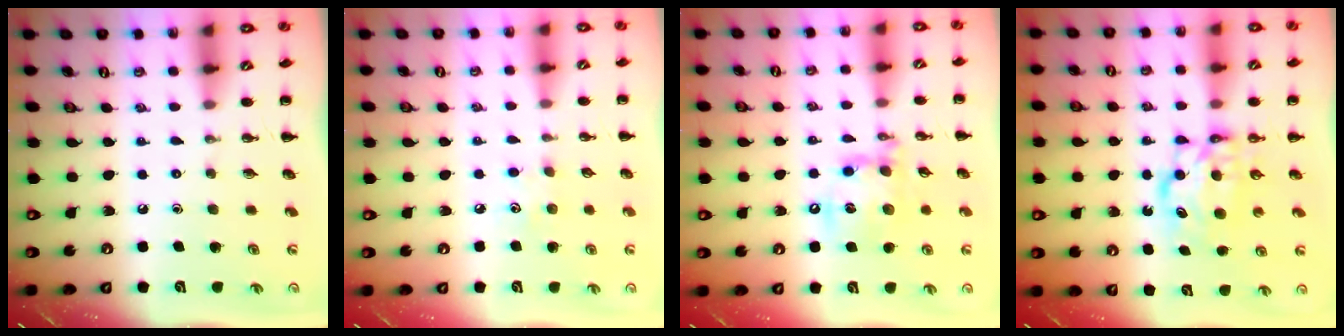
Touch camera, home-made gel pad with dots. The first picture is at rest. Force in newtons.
{"total": 4.2, "press": 4.0, "slide": 1.2}
{"total": 15.1, "press": 14.9, "slide": 2.6}
{"total": 7.4, "press": 7.4, "slide": 0.8}